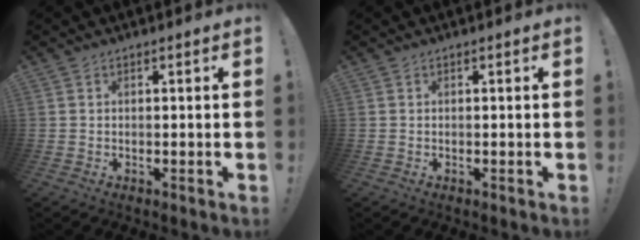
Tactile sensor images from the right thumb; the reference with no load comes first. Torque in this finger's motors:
{"motor_torque": [0.00, 0.00, 0.00, 0.00, 0.00]}